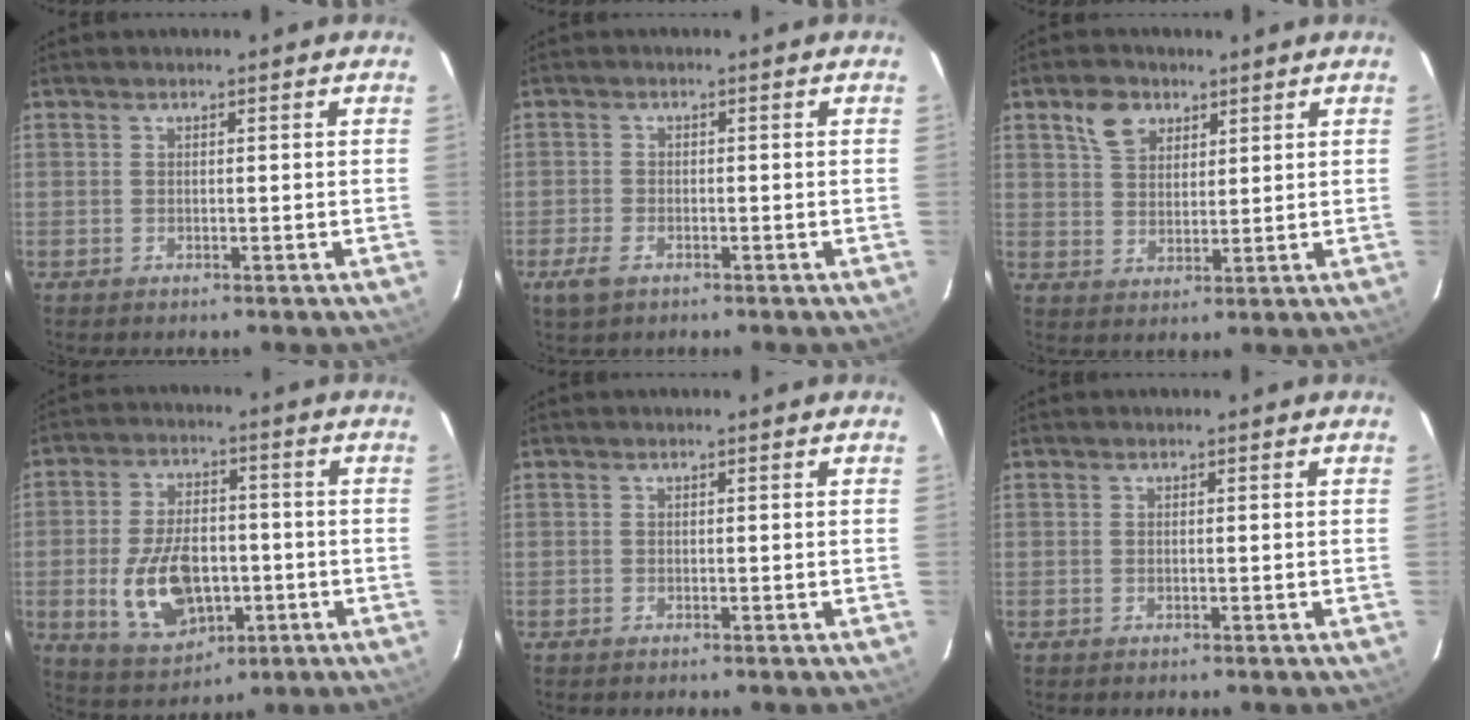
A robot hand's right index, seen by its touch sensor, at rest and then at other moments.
{"total": 4.0, "force": [-2.4, 2.2, 2.3], "torque": [-0.058, -0.005, -0.045]}
{"total": 6.1, "force": [3.4, 4.1, 3.0], "torque": [-0.052, 0.017, 0.063]}
{"total": 14.1, "force": [-3.3, 8.5, 10.7], "torque": [-0.218, -0.003, -0.039]}
{"total": 0.0}
{"total": 0.0}